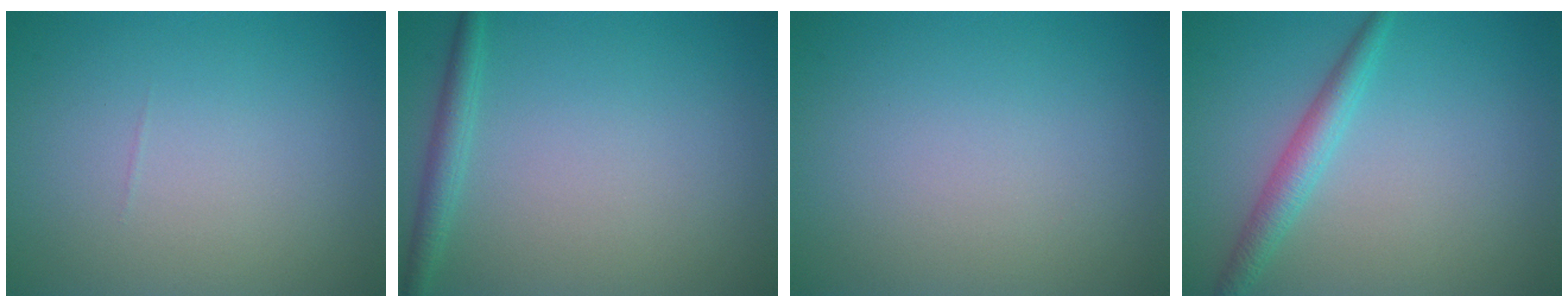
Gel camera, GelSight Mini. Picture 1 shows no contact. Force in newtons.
{"total": 1.8, "press": 1.8, "slide": 0.1}
{"total": 0.0}
{"total": 2.5, "press": 2.5, "slide": 0.1}